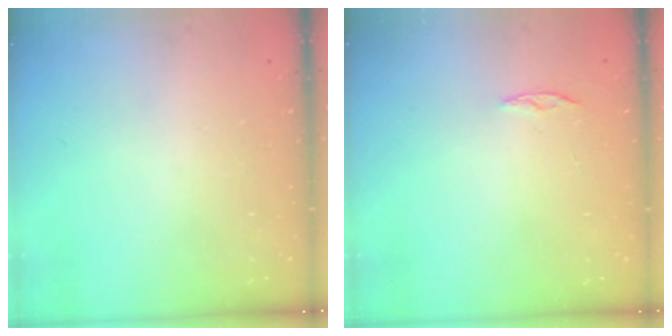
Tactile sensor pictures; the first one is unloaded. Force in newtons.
{"total": 4.0, "press": 3.9, "slide": 0.4}